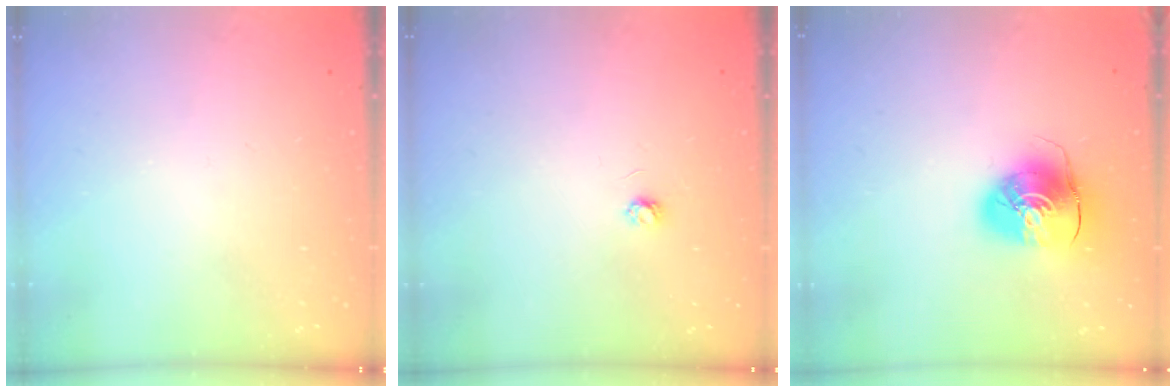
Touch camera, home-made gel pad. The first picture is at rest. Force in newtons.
{"total": 2.9, "press": 2.9, "slide": 0.3}
{"total": 9.4, "press": 9.3, "slide": 1.3}